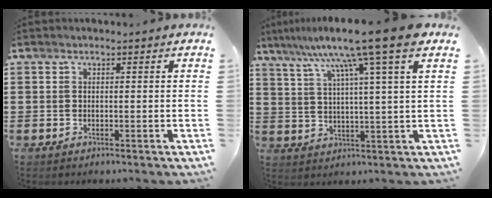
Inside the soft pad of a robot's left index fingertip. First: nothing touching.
{"total": 11.3, "force": [7.5, -1.4, 8.4], "torque": [-0.168, -0.028, 0.112]}